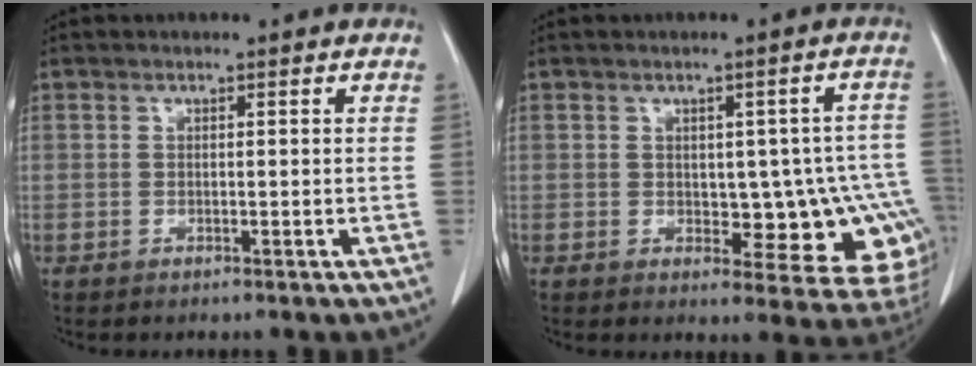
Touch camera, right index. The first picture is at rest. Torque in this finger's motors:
{"motor_torque": [0.31, 0.12, 0.15, 0.03]}